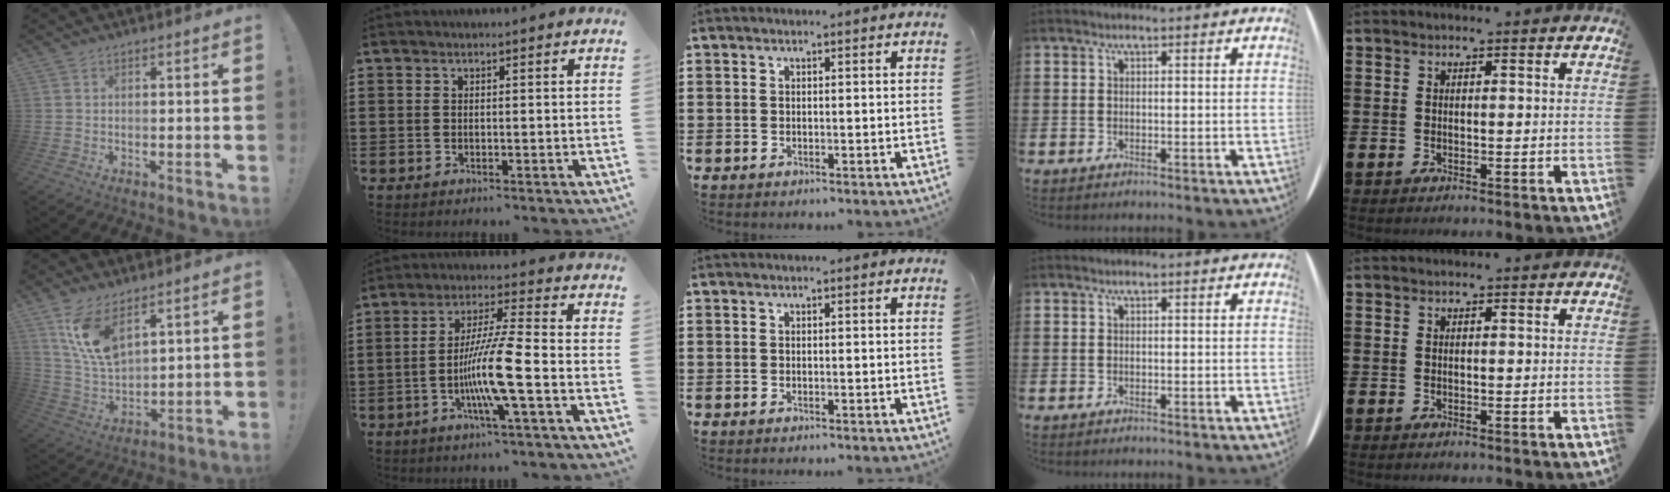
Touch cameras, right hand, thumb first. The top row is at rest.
{"thumb": {"total": 12.5, "force": [8.1, 5.6, 7.7], "torque": [-0.157, -0.048, 0.151]}, "index": {"total": 10.0, "force": [-3.4, -0.3, 9.4], "torque": [-0.187, -0.014, -0.070]}}